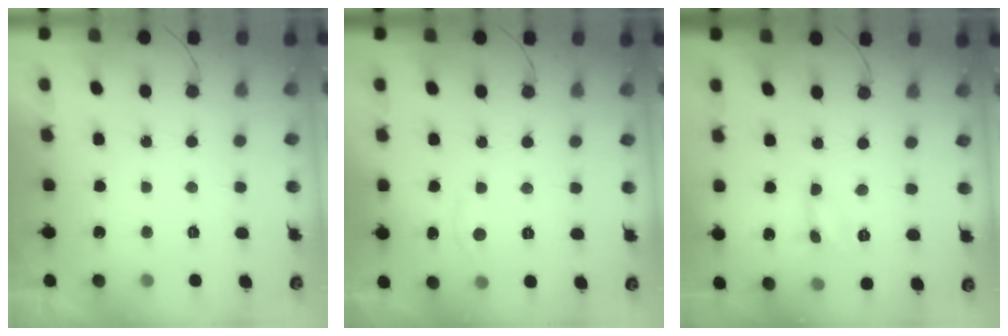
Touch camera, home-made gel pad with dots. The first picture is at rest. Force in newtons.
{"total": 3.1, "press": 3.1, "slide": 0.5}
{"total": 1.6, "press": 1.6, "slide": 0.1}